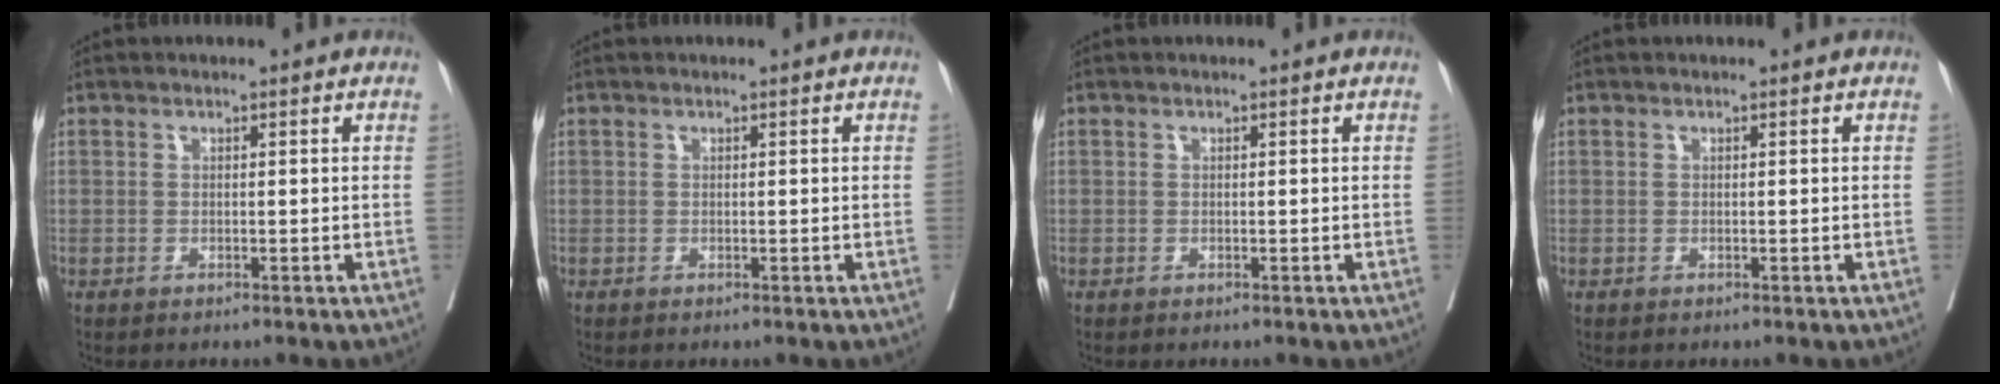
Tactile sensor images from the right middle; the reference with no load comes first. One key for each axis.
{"total": 0.0}
{"total": 0.0}
{"total": 0.0}